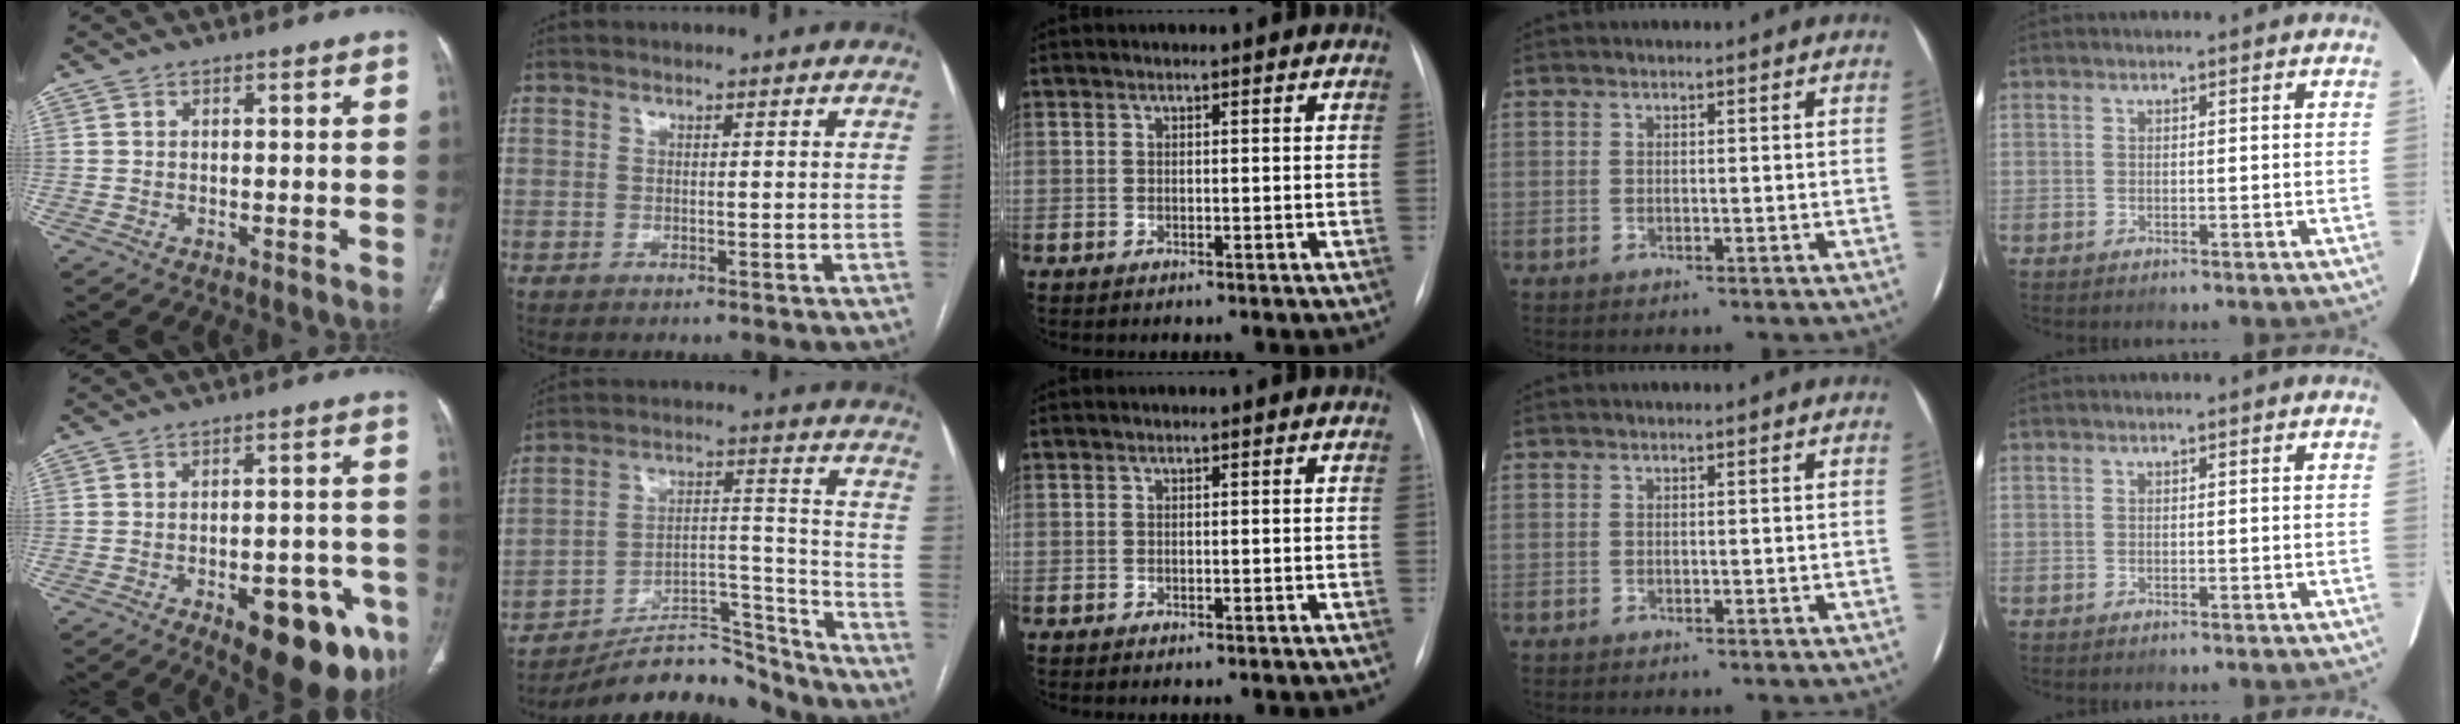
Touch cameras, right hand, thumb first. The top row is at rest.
{"thumb": {"total": 17.7, "force": [-8.5, 7.3, 13.7], "torque": [-0.120, 0.035, -0.097]}, "index": {"total": 16.4, "force": [-15.7, 3.2, 3.3], "torque": [-0.045, 0.049, -0.249]}}